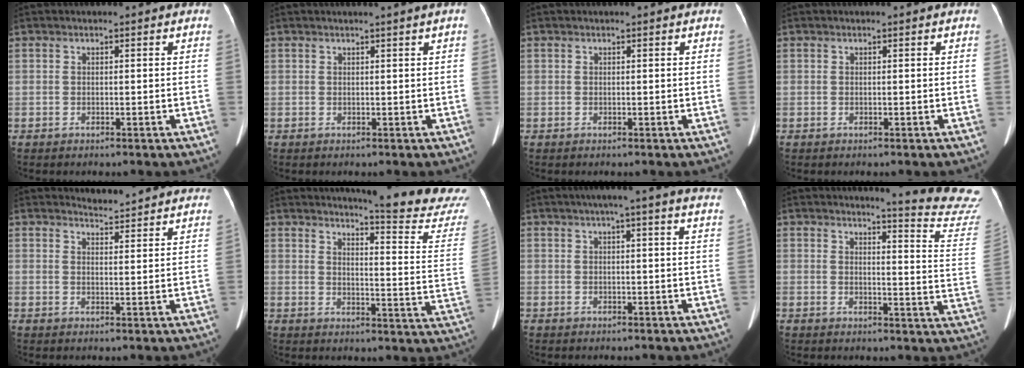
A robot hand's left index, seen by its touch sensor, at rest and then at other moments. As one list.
[{"total": 1.3, "force": [0.9, -0.4, 0.9], "torque": [-0.013, 0.002, 0.017]}, {"total": 0.0}, {"total": 0.0}, {"total": 9.7, "force": [9.6, 0.5, 1.2], "torque": [-0.009, -0.010, 0.102]}, {"total": 16.8, "force": [16.1, -1.8, 4.6], "torque": [-0.066, -0.142, 0.177]}, {"total": 13.4, "force": [11.4, -0.1, 7.2], "torque": [-0.102, 0.013, 0.122]}, {"total": 14.3, "force": [14.0, -1.7, 2.3], "torque": [-0.016, -0.147, 0.133]}]